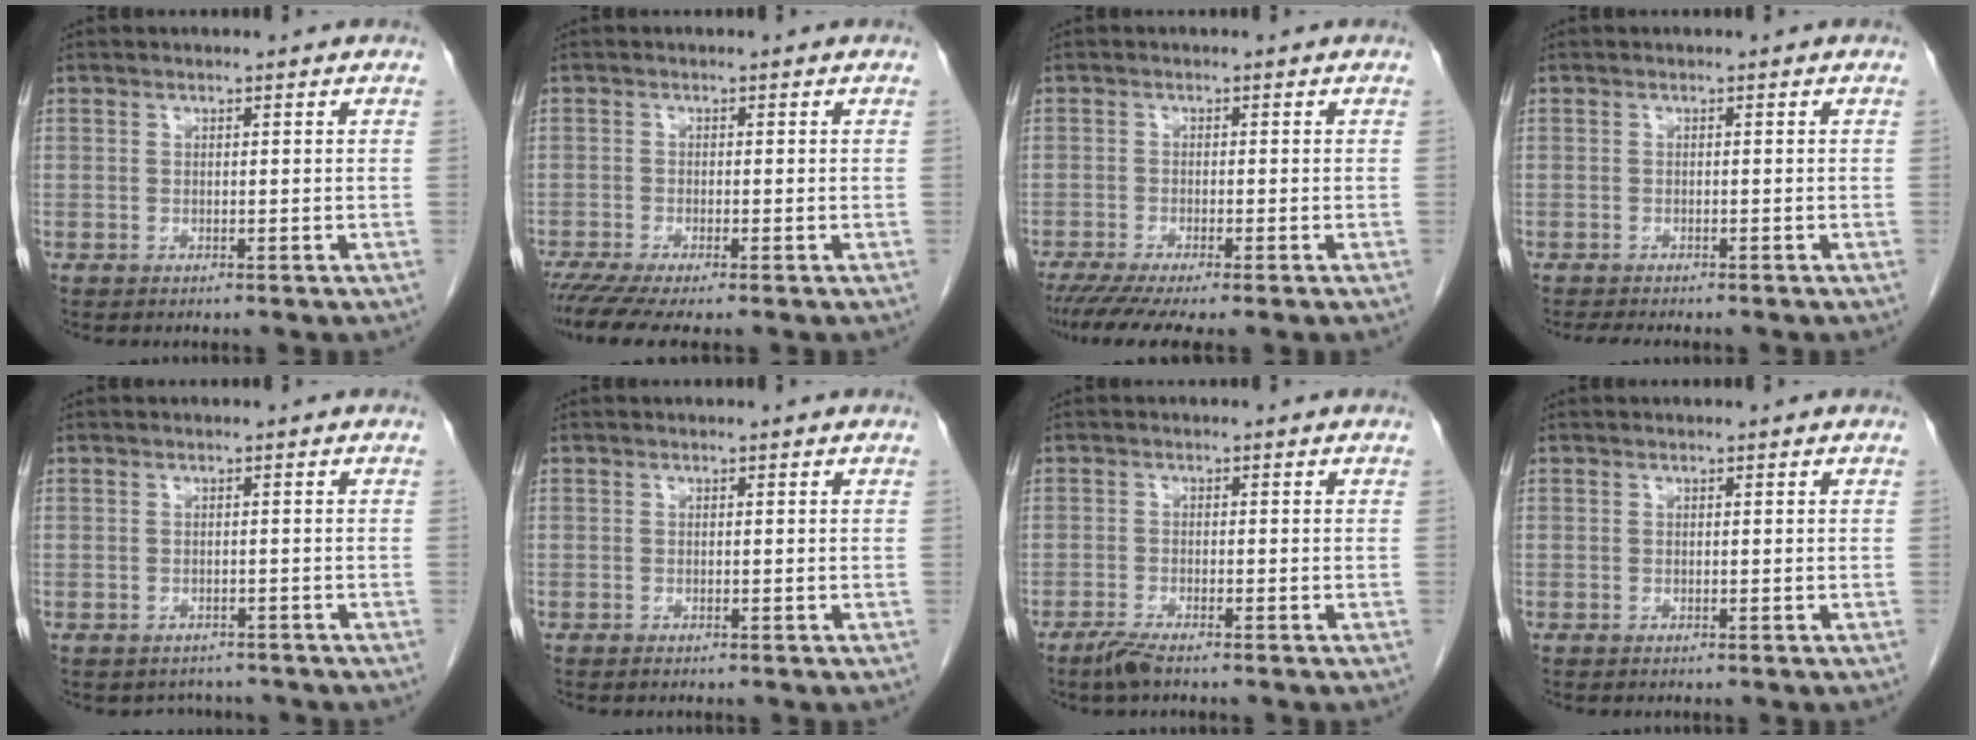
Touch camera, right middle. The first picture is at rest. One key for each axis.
{"total": 5.2, "fx": -3.9, "fy": 0.2, "fz": 3.4, "tx": -0.058, "ty": -0.015, "tz": -0.068}
{"total": 7.3, "fx": -5.6, "fy": 0.2, "fz": 4.6, "tx": -0.068, "ty": -0.020, "tz": -0.090}
{"total": 3.4, "fx": -3.0, "fy": 0.6, "fz": 1.6, "tx": -0.025, "ty": -0.009, "tz": -0.039}
{"total": 2.8, "fx": -2.5, "fy": 1.4, "fz": -0.1, "tx": -0.003, "ty": 0.003, "tz": -0.034}
{"total": 0.0}
{"total": 2.7, "fx": -2.1, "fy": 0.2, "fz": 1.6, "tx": -0.041, "ty": -0.007, "tz": -0.043}
{"total": 0.0}